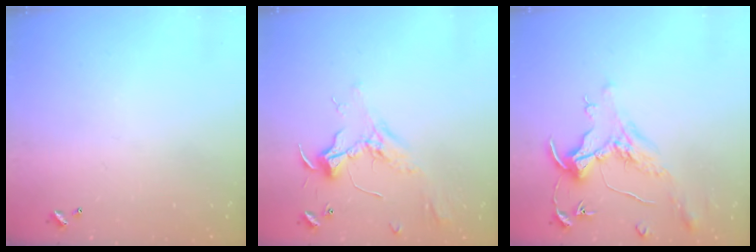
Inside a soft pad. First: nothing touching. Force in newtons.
{"total": 2.3, "press": 2.2, "slide": 0.7}
{"total": 1.6, "press": 1.4, "slide": 0.7}